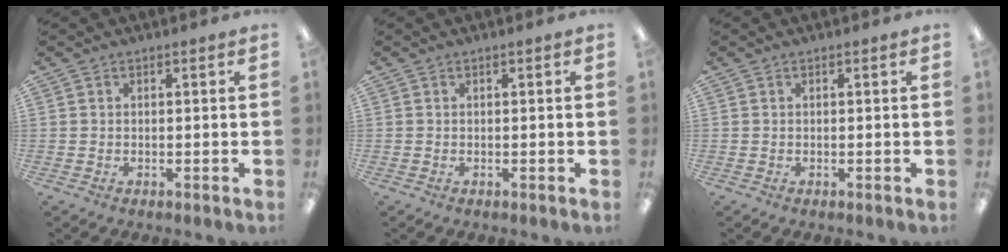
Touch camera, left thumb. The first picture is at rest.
{"total": 0.0}
{"total": 0.0}